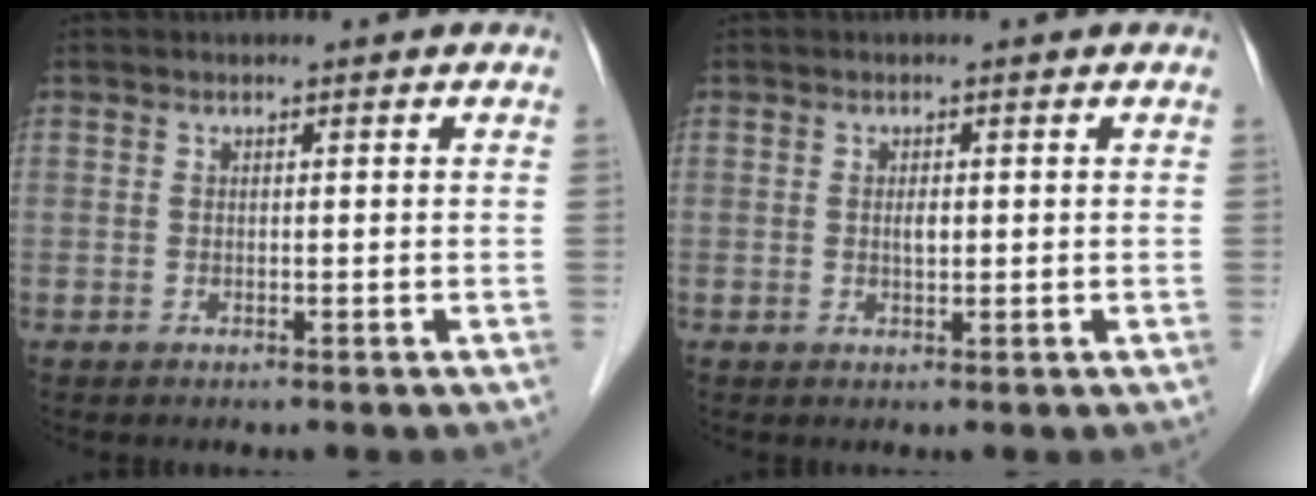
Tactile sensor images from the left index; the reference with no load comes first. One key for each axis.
{"total": 1.4, "fx": -1.1, "fy": 0.4, "fz": 0.9, "tx": -0.016, "ty": -0.006, "tz": -0.017}